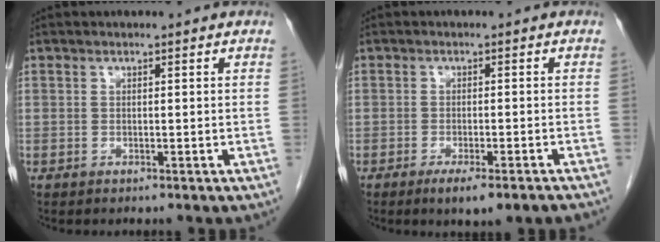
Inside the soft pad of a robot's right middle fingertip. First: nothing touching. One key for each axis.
{"total": 6.0, "fx": -4.3, "fy": 0.7, "fz": 4.0, "tx": -0.048, "ty": -0.012, "tz": -0.058}